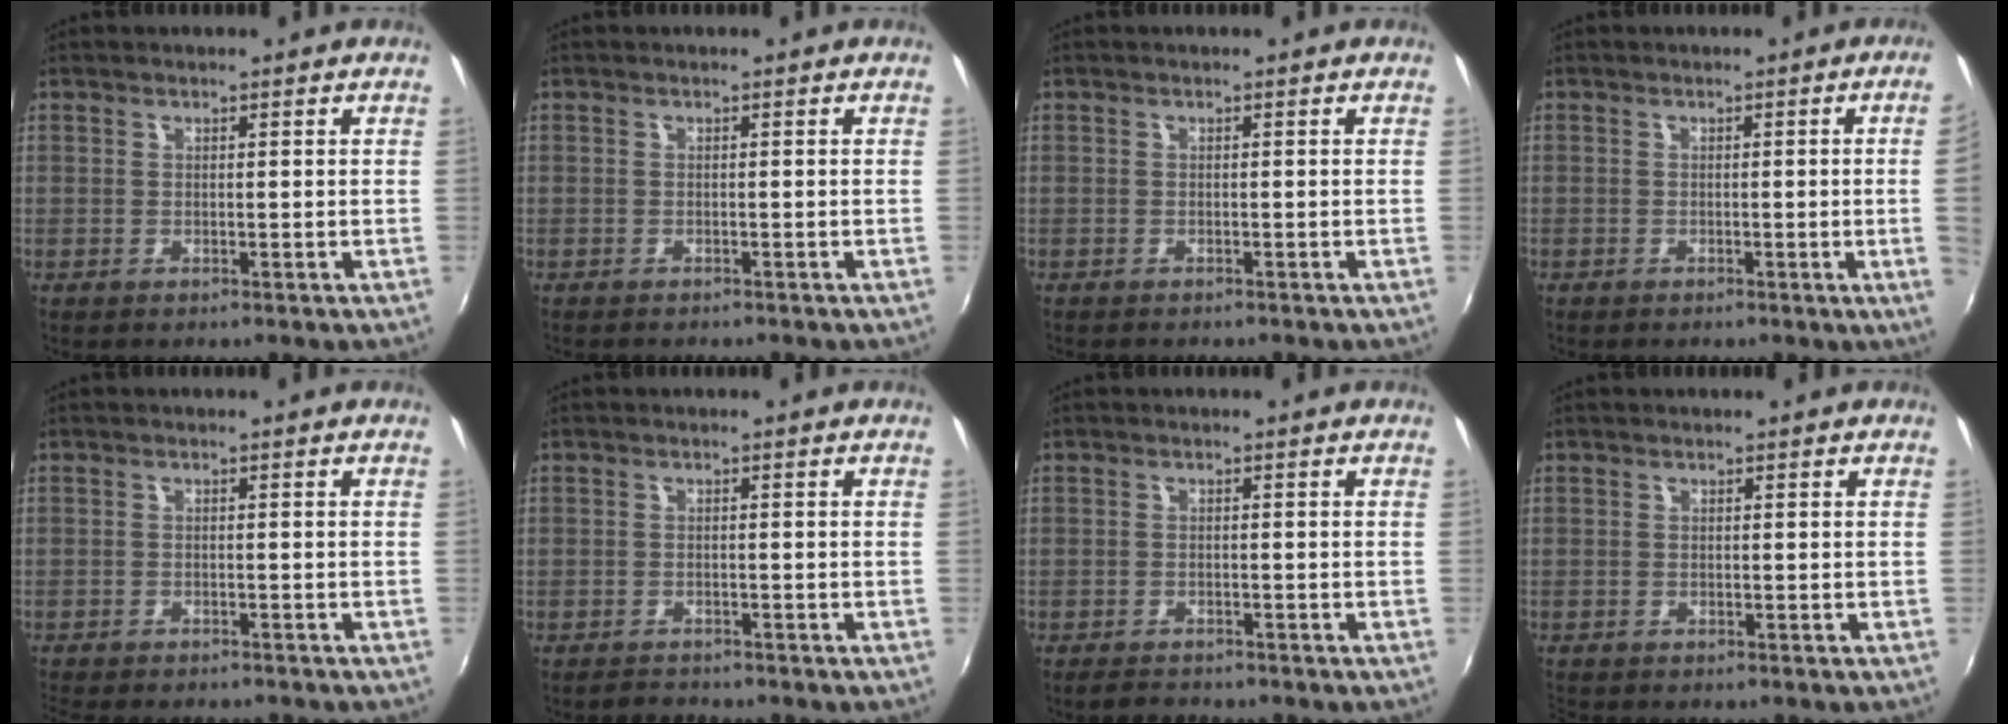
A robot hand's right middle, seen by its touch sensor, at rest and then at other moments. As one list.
[{"total": 1.3, "force": [-1.2, 0.3, 0.4], "torque": [-0.011, -0.008, -0.018]}, {"total": 1.0, "force": [-0.9, 0.2, 0.3], "torque": [-0.008, -0.006, -0.015]}, {"total": 4.2, "force": [-0.1, -2.0, 3.7], "torque": [-0.058, -0.010, 0.004]}, {"total": 6.8, "force": [-6.1, 1.5, 2.6], "torque": [-0.066, -0.020, -0.096]}, {"total": 1.8, "force": [-1.7, 0.5, 0.0], "torque": [-0.007, -0.001, -0.031]}, {"total": 2.7, "force": [-2.5, 0.9, 0.7], "torque": [-0.025, -0.007, -0.042]}, {"total": 0.8, "force": [-0.8, 0.2, 0.2], "torque": [-0.005, -0.002, -0.014]}]